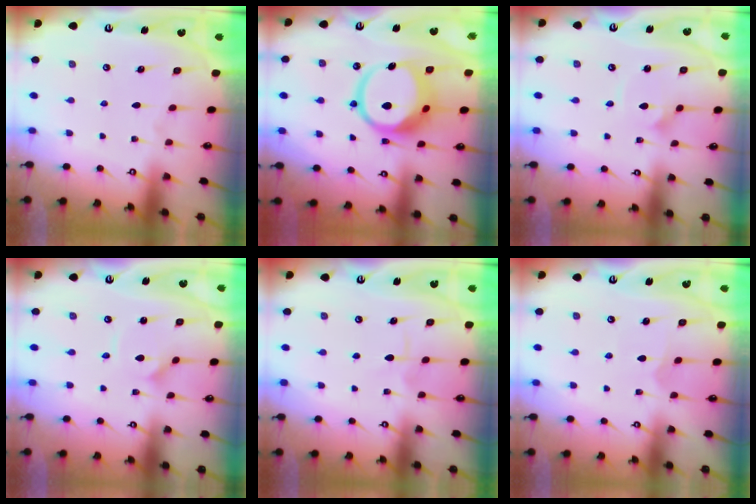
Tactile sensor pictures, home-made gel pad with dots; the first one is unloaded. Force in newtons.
{"total": 14.3, "press": 14.2, "slide": 1.9}
{"total": 2.0, "press": 2.0, "slide": 0.1}
{"total": 2.3, "press": 2.3, "slide": 0.1}
{"total": 4.4, "press": 4.4, "slide": 0.5}
{"total": 3.3, "press": 3.2, "slide": 0.4}